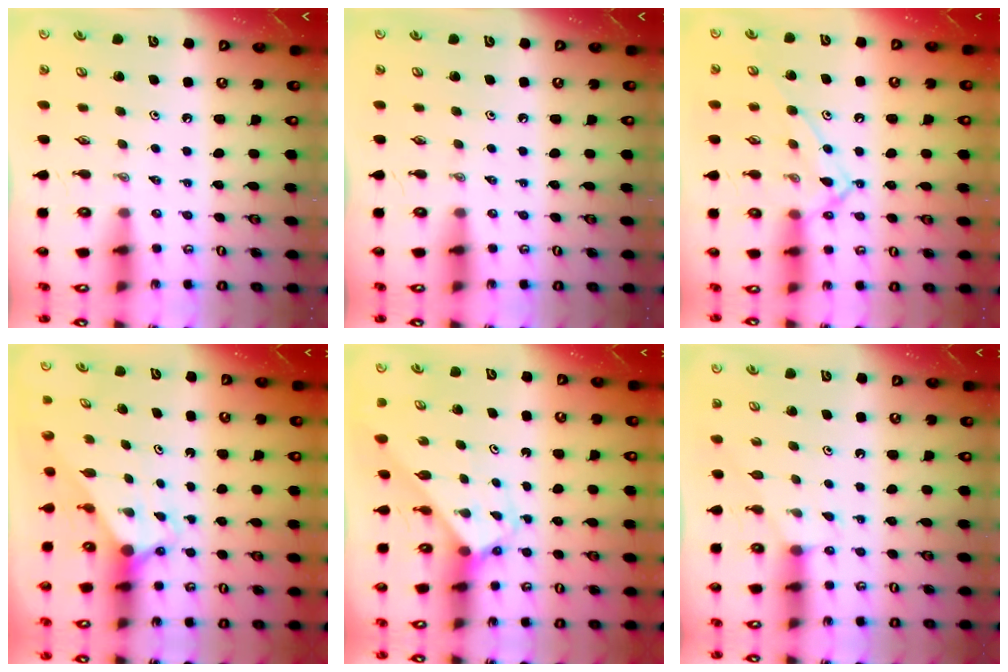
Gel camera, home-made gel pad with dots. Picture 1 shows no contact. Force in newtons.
{"total": 0.0}
{"total": 13.7, "press": 13.7, "slide": 0.9}
{"total": 2.9, "press": 2.9, "slide": 0.0}
{"total": 2.9, "press": 2.9, "slide": 0.1}
{"total": 4.3, "press": 4.3, "slide": 0.4}